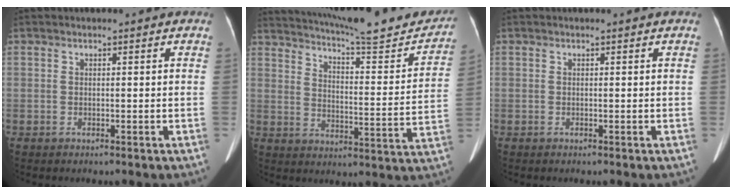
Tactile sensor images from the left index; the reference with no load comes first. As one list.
[{"total": 21.8, "force": [19.8, 2.6, 8.7], "torque": [-0.135, -0.040, 0.257]}, {"total": 0.0}]